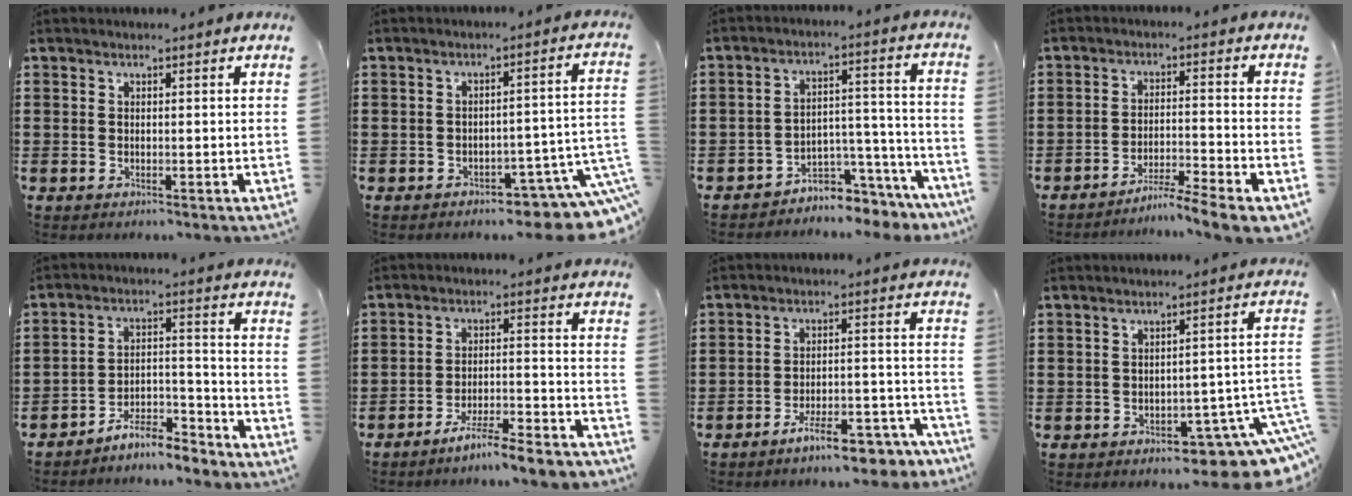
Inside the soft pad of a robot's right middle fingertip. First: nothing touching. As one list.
[{"total": 5.0, "force": [-4.3, 1.0, 2.4], "torque": [-0.030, -0.010, -0.082]}, {"total": 4.4, "force": [-4.2, 1.2, 0.7], "torque": [-0.020, 0.006, -0.084]}, {"total": 5.2, "force": [-4.8, -0.7, 1.9], "torque": [-0.033, -0.014, -0.093]}, {"total": 6.6, "force": [-6.4, 0.7, 1.5], "torque": [-0.030, 0.011, -0.125]}, {"total": 5.8, "force": [-5.4, -0.5, 2.1], "torque": [-0.041, -0.010, -0.103]}, {"total": 8.3, "force": [-7.2, 0.9, 4.1], "torque": [-0.062, 0.011, -0.131]}, {"total": 5.8, "force": [-4.3, 1.7, 3.5], "torque": [-0.040, -0.013, -0.080]}]